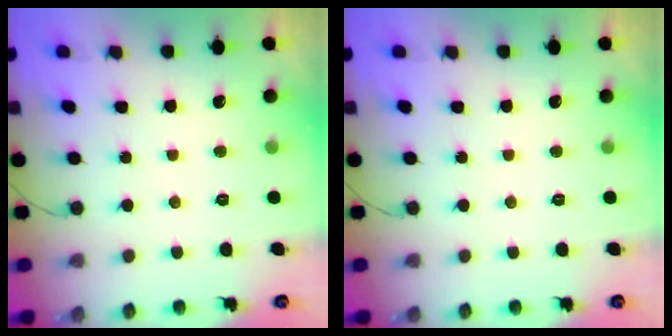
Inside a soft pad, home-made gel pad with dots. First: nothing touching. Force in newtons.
{"total": 0.0}